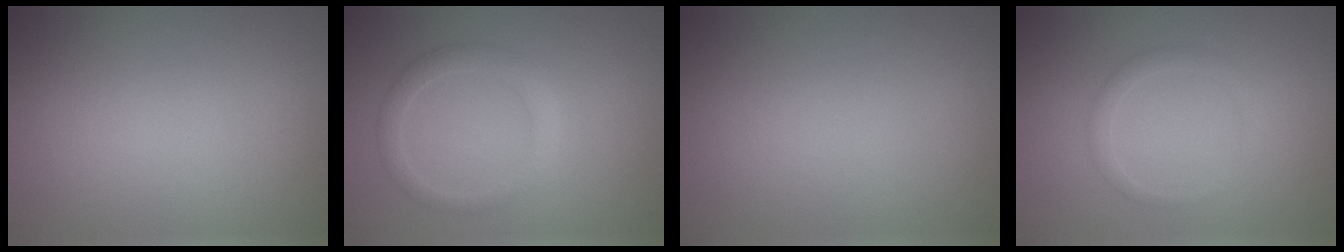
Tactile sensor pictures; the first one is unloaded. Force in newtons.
{"total": 2.3, "press": 2.2, "slide": 0.1}
{"total": 0.0}
{"total": 1.3, "press": 1.3, "slide": 0.1}